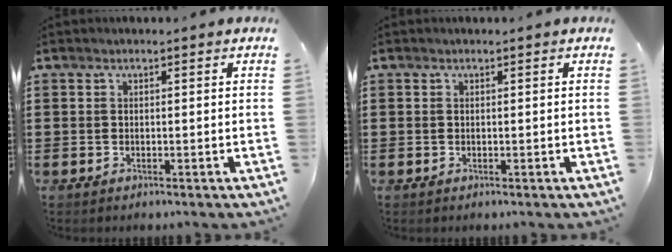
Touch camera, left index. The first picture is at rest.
{"total": 0.0}